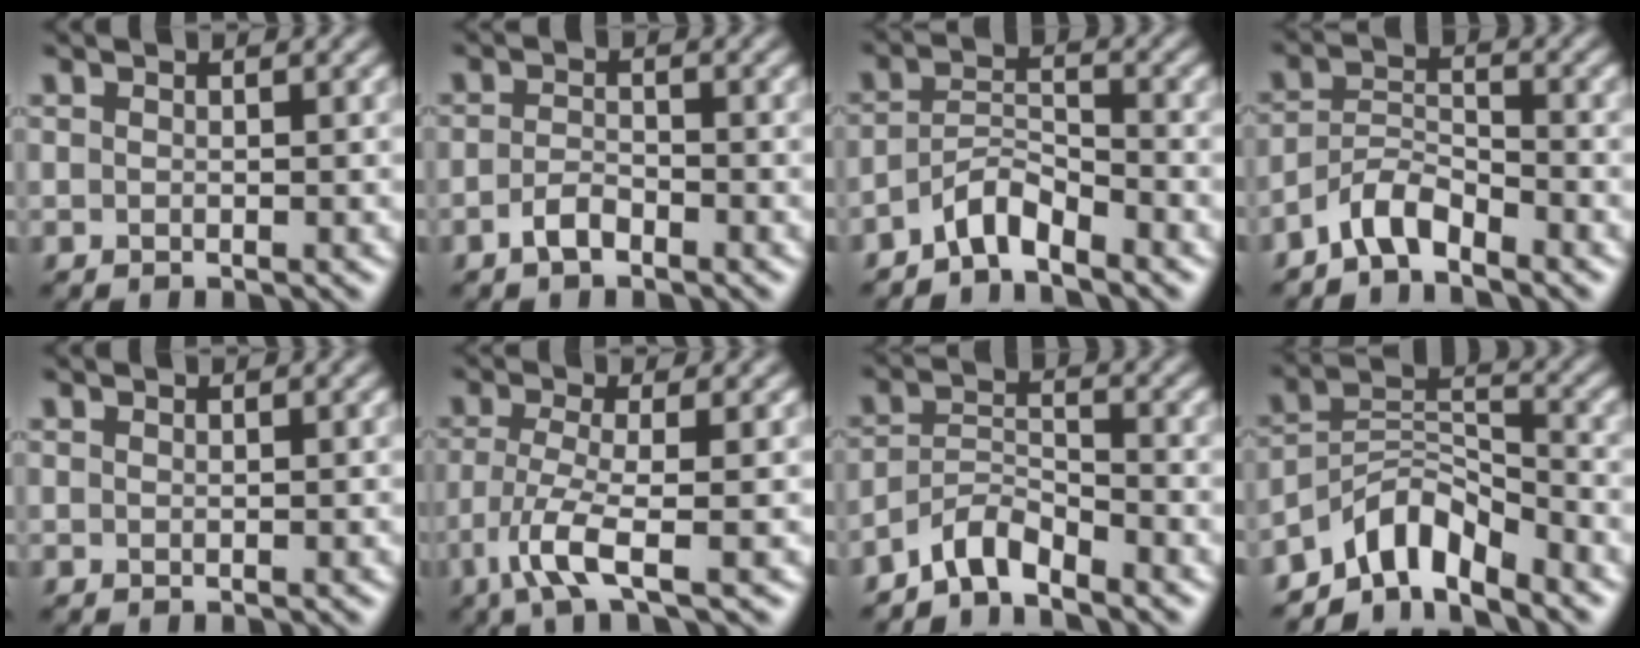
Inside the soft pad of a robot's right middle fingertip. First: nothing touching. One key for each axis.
{"total": 1.8, "fx": -1.2, "fy": 0.8, "fz": 1.1, "tx": -0.024, "ty": 0.004, "tz": -0.026}
{"total": 3.2, "fx": -2.6, "fy": 0.8, "fz": 1.5, "tx": -0.027, "ty": 0.011, "tz": -0.057}
{"total": 3.3, "fx": -2.8, "fy": 1.0, "fz": 1.5, "tx": -0.028, "ty": 0.011, "tz": -0.062}
{"total": 0.0}
{"total": 4.1, "fx": -1.9, "fy": 0.6, "fz": 3.6, "tx": -0.079, "ty": -0.009, "tz": -0.045}
{"total": 3.3, "fx": -3.0, "fy": 0.9, "fz": 1.3, "tx": -0.023, "ty": 0.009, "tz": -0.066}
{"total": 5.8, "fx": -4.6, "fy": 2.2, "fz": 2.7, "tx": -0.032, "ty": 0.005, "tz": -0.096}